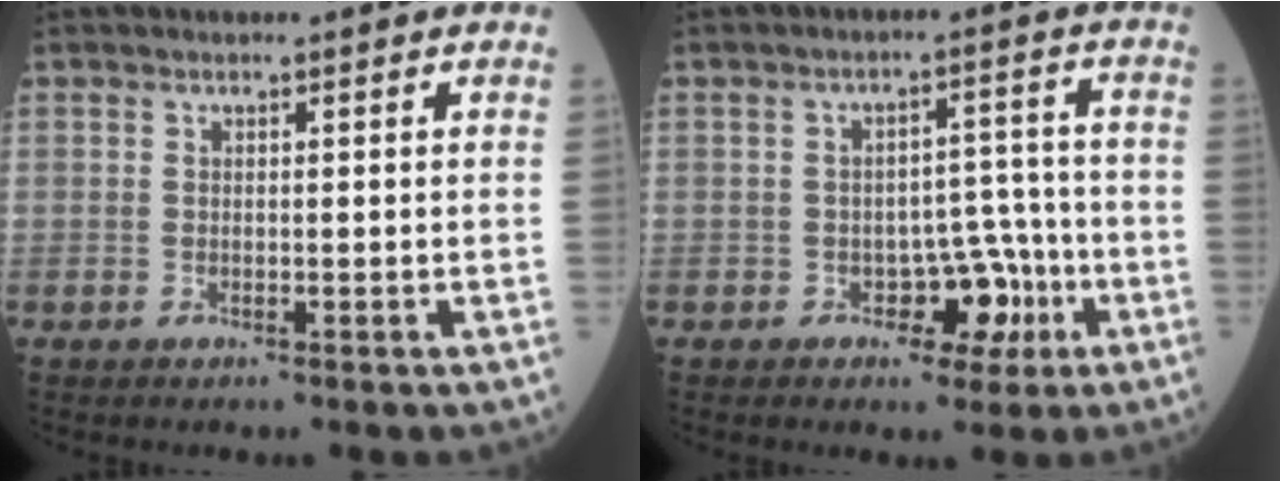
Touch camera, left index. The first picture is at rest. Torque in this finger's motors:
{"motor_torque": [-0.16, 0.26, 0.02, -0.01]}